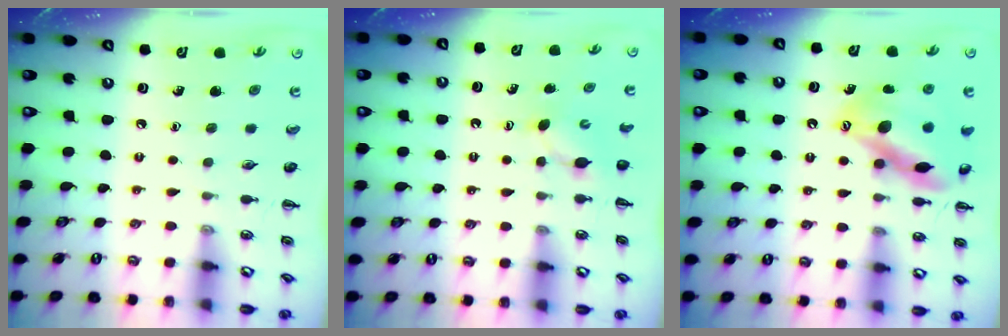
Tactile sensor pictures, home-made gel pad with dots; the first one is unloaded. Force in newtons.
{"total": 3.6, "press": 3.5, "slide": 0.8}
{"total": 15.5, "press": 15.0, "slide": 3.9}